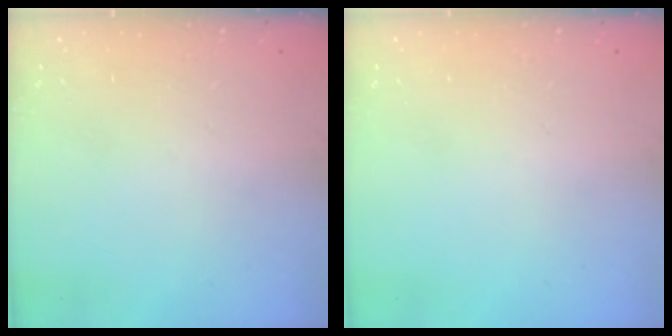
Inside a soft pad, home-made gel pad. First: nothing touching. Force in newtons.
{"total": 0.0}